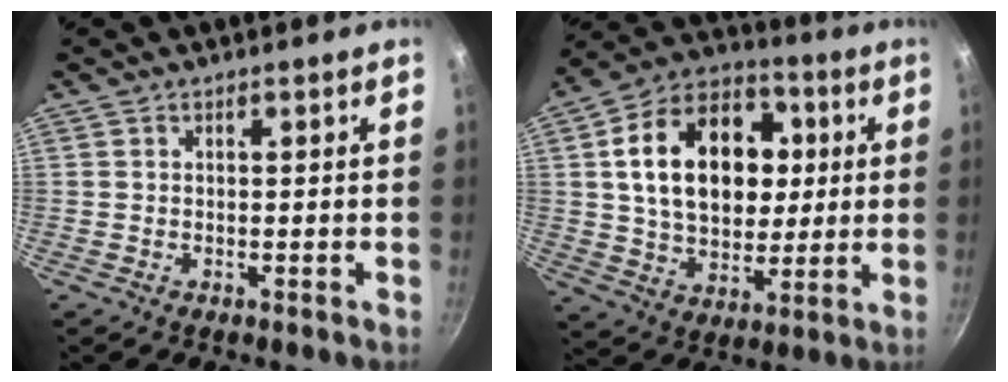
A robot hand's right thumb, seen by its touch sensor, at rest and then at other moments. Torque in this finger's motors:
{"motor_torque": [0.82, 4.03, 1.83, 0.33, 0.19]}